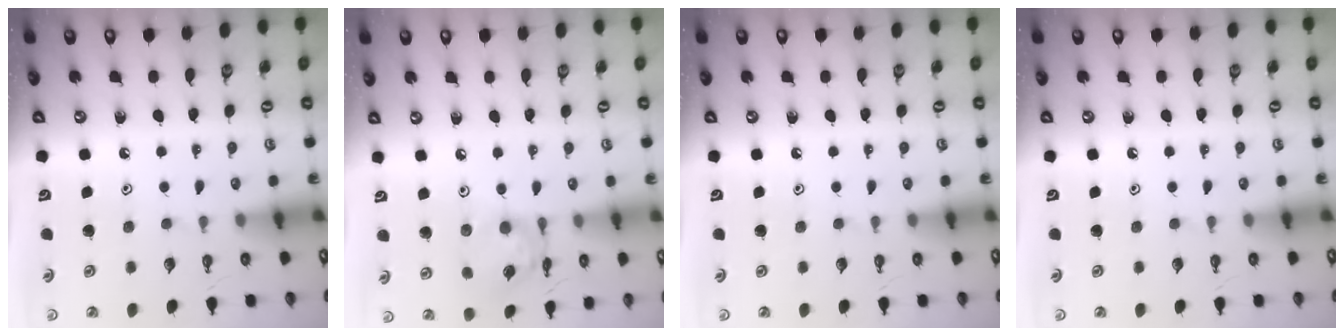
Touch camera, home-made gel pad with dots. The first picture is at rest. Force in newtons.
{"total": 12.2, "press": 12.1, "slide": 1.0}
{"total": 0.0}
{"total": 0.0}